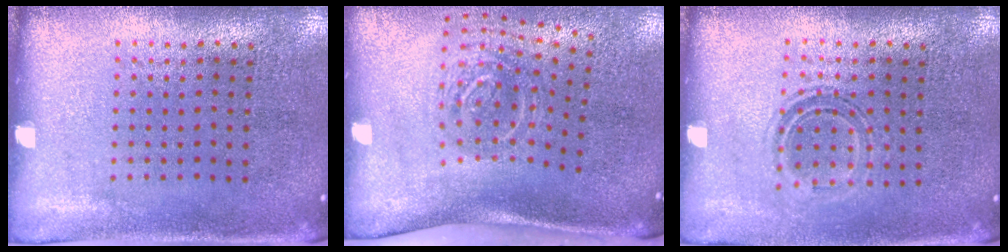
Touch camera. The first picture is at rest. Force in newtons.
{"total": 2.0, "press": 1.3, "slide": 1.5}
{"total": 1.1, "press": 1.0, "slide": 0.5}